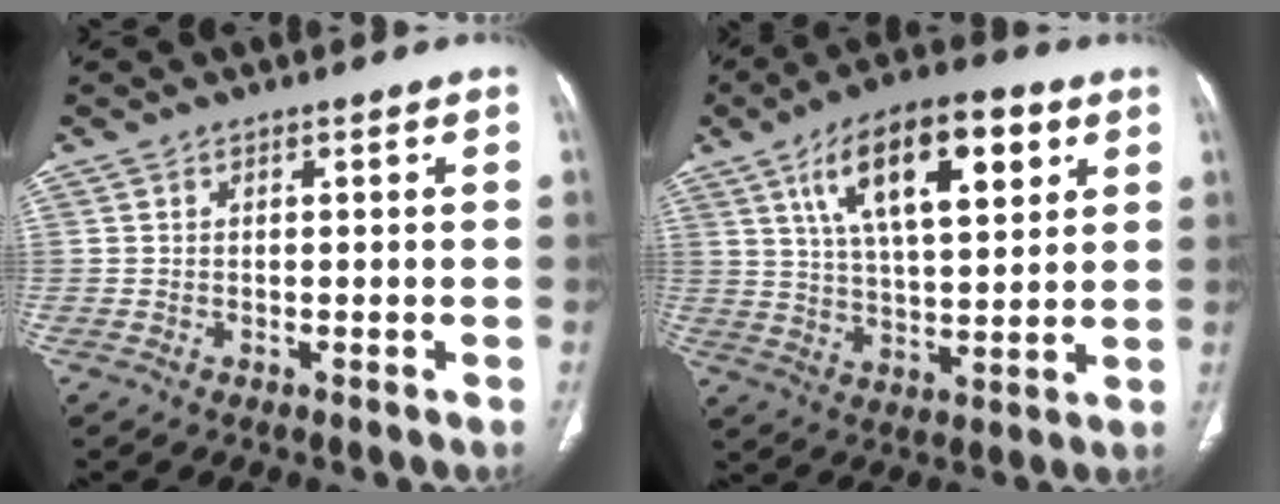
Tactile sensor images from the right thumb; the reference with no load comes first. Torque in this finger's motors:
{"motor_torque": [-0.31, 1.30, 1.08, 0.06, 0.18]}